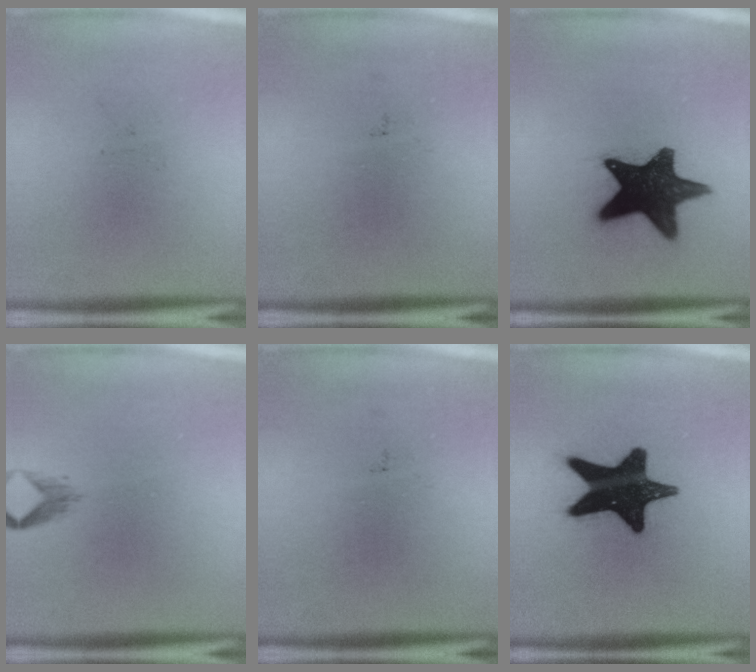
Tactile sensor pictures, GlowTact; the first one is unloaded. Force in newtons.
{"total": 0.0}
{"total": 16.3}
{"total": 1.1}
{"total": 0.0}
{"total": 18.0}